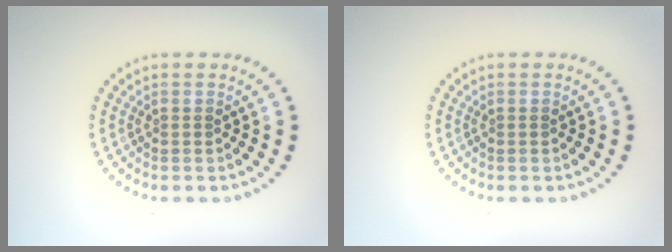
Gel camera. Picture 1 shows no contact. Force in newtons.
{"total": 0.0}